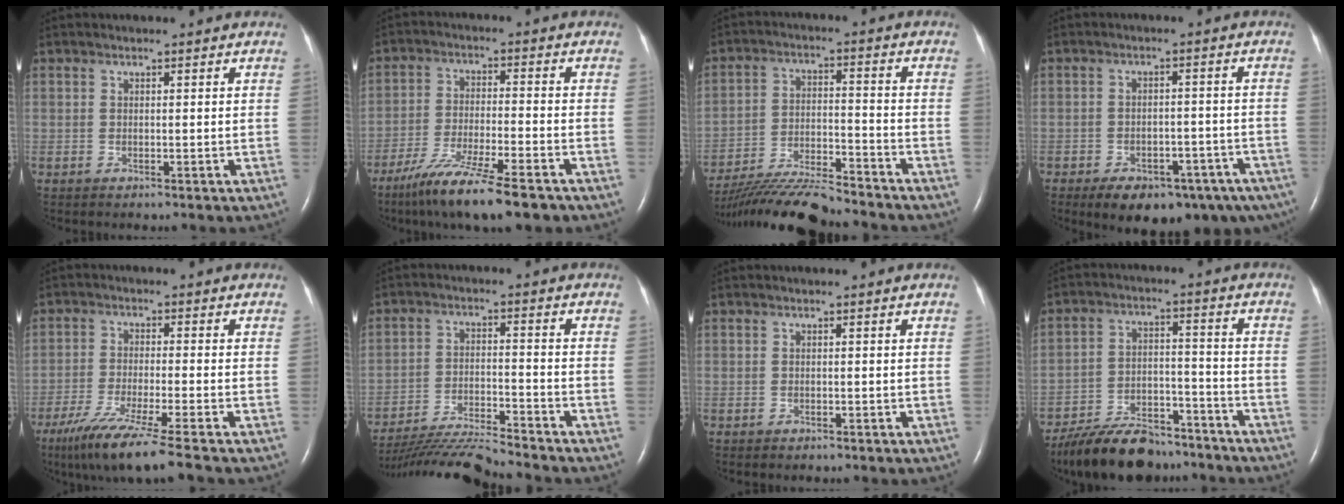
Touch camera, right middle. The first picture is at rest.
{"total": 13.5, "force": [-10.0, 1.2, 9.0], "torque": [-0.166, -0.041, -0.169]}
{"total": 15.0, "force": [-13.9, 0.7, 5.6], "torque": [-0.109, -0.015, -0.236]}
{"total": 15.9, "force": [-10.7, 8.1, 8.6], "torque": [-0.107, 0.007, -0.131]}
{"total": 10.6, "force": [-7.8, -1.3, 7.0], "torque": [-0.122, -0.039, -0.132]}
{"total": 12.4, "force": [-11.9, -1.2, 3.3], "torque": [-0.056, -0.013, -0.207]}
{"total": 0.0}
{"total": 13.8, "force": [-11.9, 4.6, 5.3], "torque": [-0.086, 0.010, -0.193]}